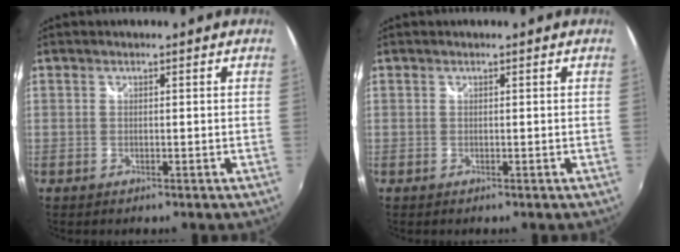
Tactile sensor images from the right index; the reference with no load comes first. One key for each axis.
{"total": 0.0}